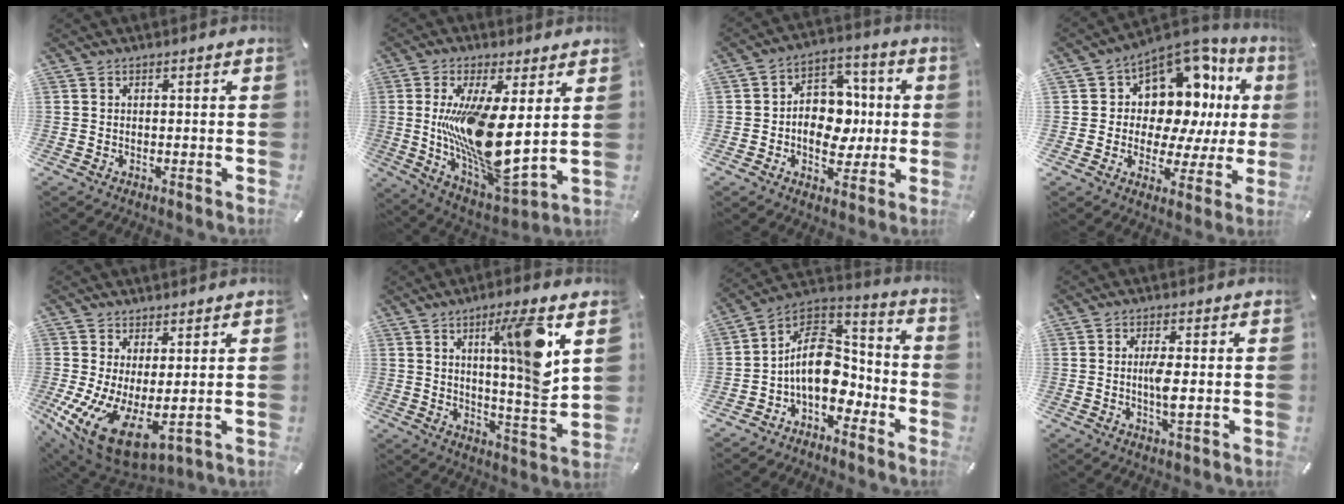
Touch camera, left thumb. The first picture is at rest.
{"total": 18.6, "force": [3.3, 6.1, 17.2], "torque": [-0.336, -0.051, 0.060]}
{"total": 10.8, "force": [-1.2, 9.0, 5.8], "torque": [-0.075, 0.012, -0.015]}
{"total": 12.7, "force": [5.9, 8.9, 6.9], "torque": [-0.084, -0.077, 0.102]}
{"total": 11.1, "force": [-0.8, 5.5, 9.6], "torque": [-0.193, -0.026, -0.001]}
{"total": 14.9, "force": [6.2, 1.9, 13.4], "torque": [-0.207, -0.029, 0.091]}
{"total": 13.7, "force": [-3.3, 10.0, 8.8], "torque": [-0.158, 0.008, -0.062]}
{"total": 4.6, "force": [0.1, 1.0, 4.5], "torque": [-0.092, -0.009, 0.000]}